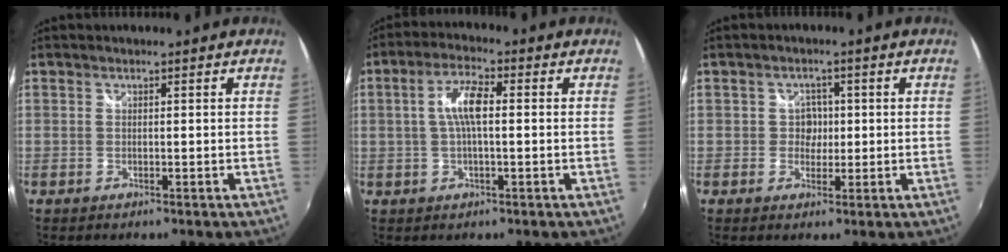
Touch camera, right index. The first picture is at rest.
{"total": 6.2, "force": [0.2, 1.7, 6.0], "torque": [-0.117, 0.011, 0.006]}
{"total": 2.8, "force": [-0.2, 2.7, 0.7], "torque": [-0.009, 0.008, -0.007]}